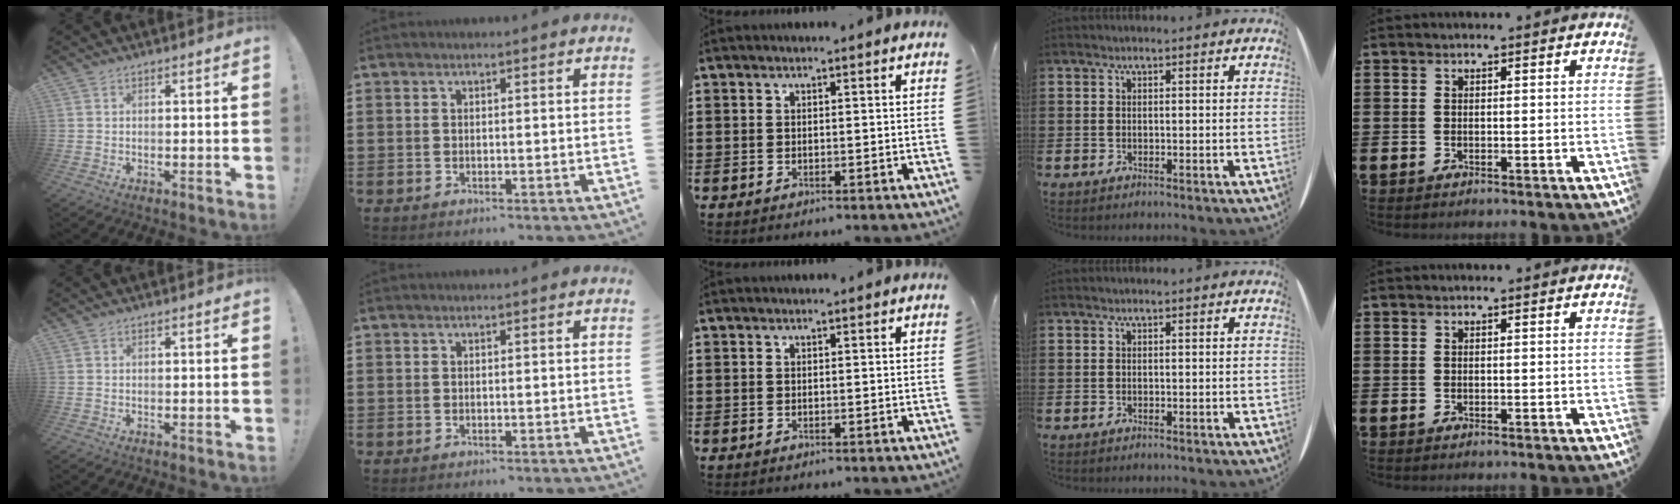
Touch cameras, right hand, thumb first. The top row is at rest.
{}